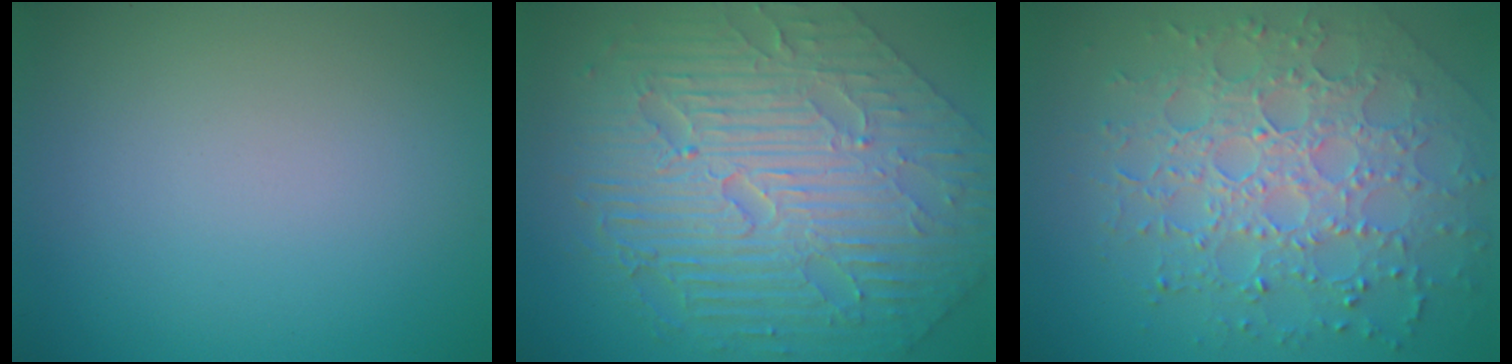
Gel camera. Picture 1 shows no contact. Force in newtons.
{"total": 11.2, "press": 7.3, "slide": 8.5}
{"total": 7.2, "press": 5.1, "slide": 5.1}